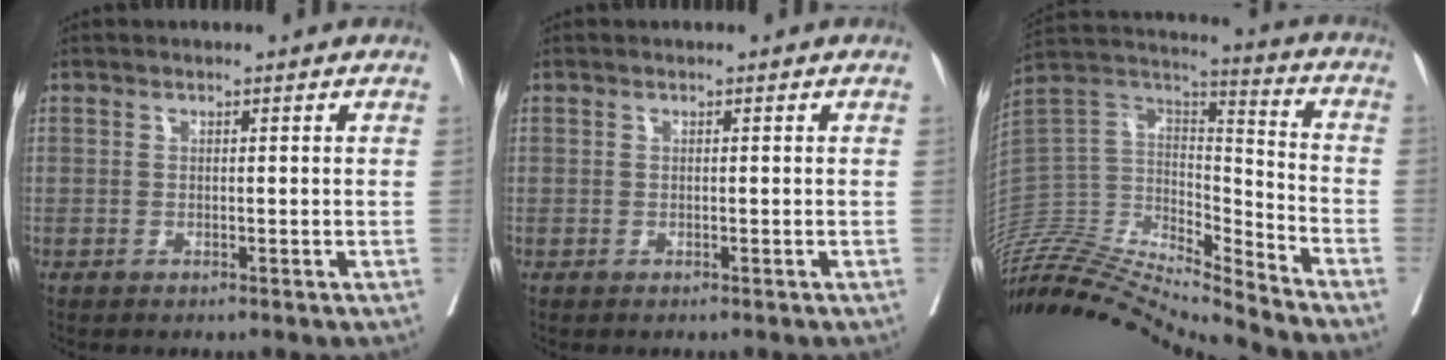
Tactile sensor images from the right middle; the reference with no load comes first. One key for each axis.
{"total": 0.0}
{"total": 27.2, "fx": -25.2, "fy": 2.0, "fz": 10.0, "tx": -0.229, "ty": -0.002, "tz": -0.438}